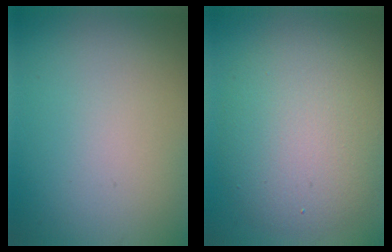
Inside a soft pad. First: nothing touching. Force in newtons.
{"total": 7.8, "press": 7.8, "slide": 0.6}